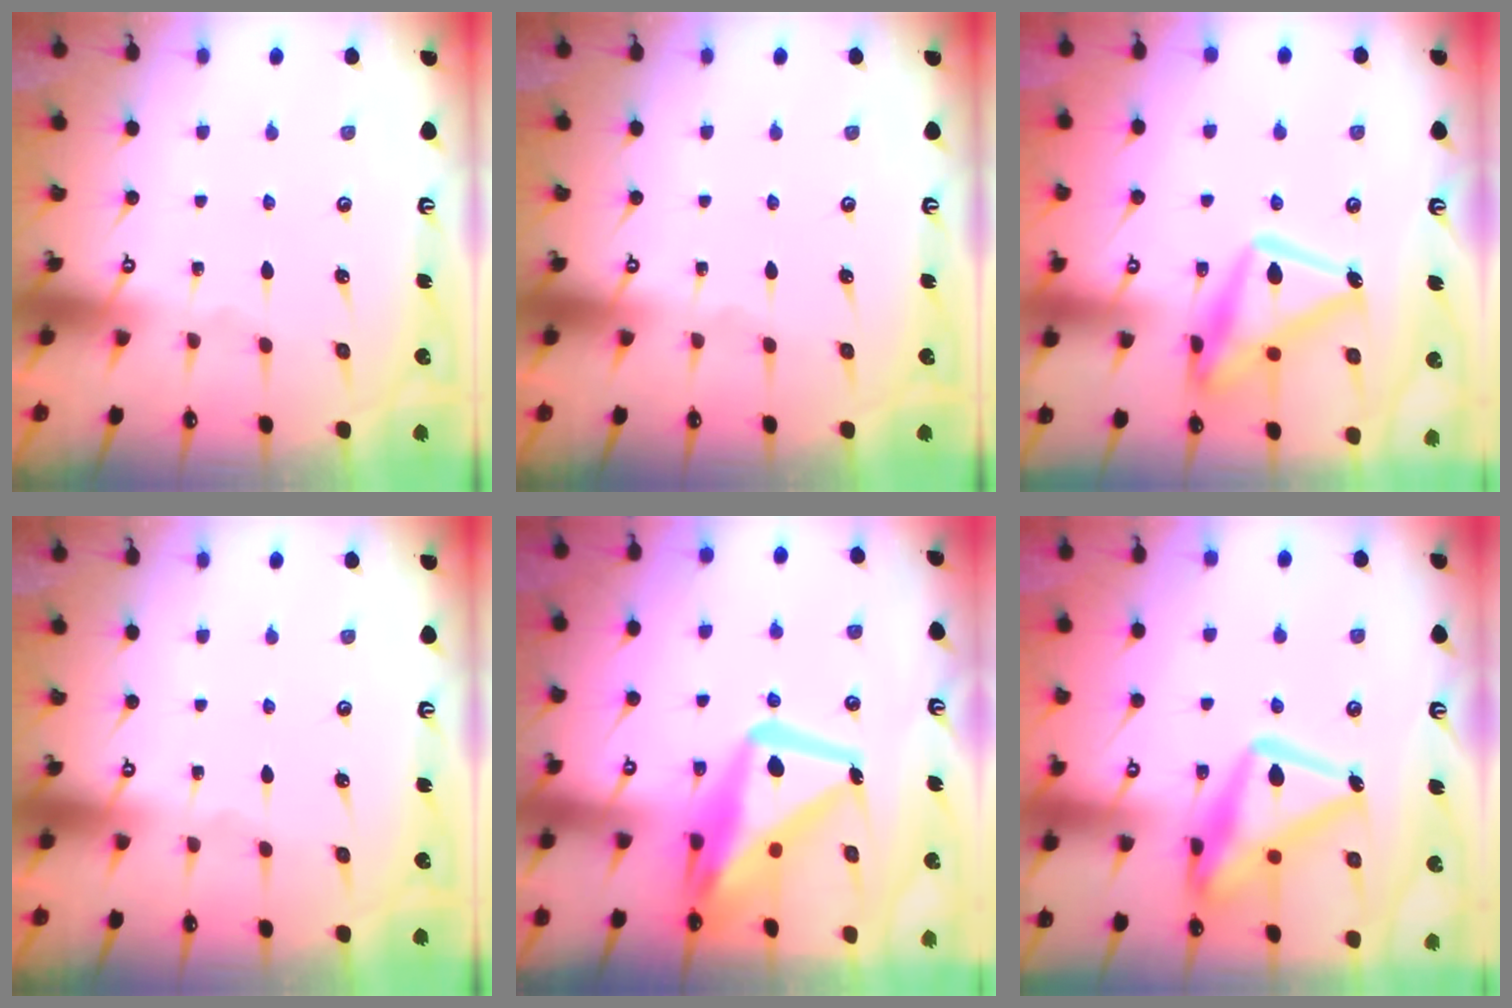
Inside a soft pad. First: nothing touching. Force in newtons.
{"total": 0.0}
{"total": 17.8, "press": 17.7, "slide": 1.3}
{"total": 0.0}
{"total": 16.7, "press": 16.6, "slide": 1.4}
{"total": 19.3, "press": 19.2, "slide": 1.5}